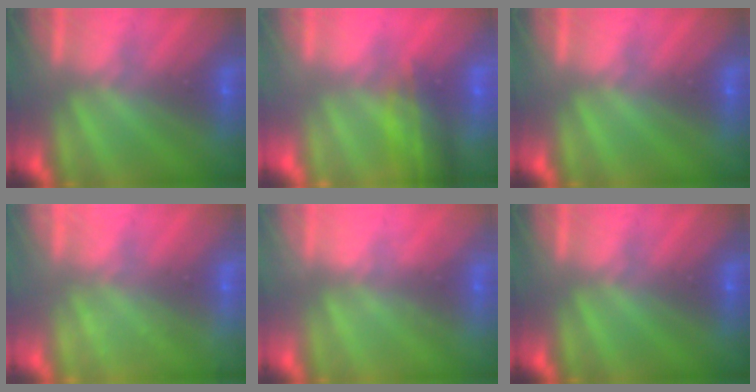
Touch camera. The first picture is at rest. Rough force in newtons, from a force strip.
{"total": 7.2}
{"total": 0.0}
{"total": 2.3}
{"total": 2.1}
{"total": 0.0}